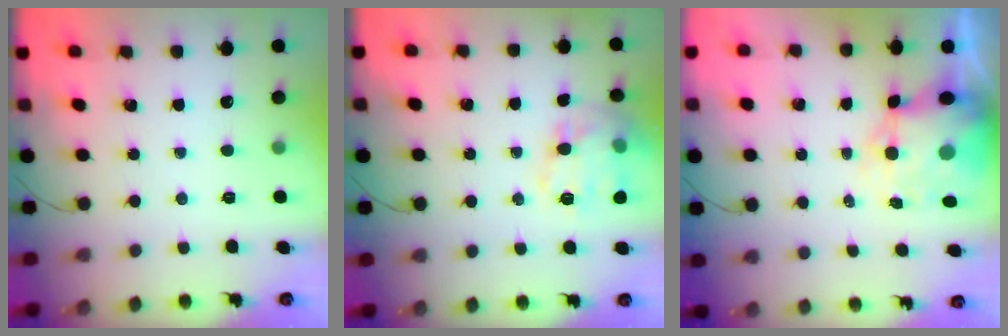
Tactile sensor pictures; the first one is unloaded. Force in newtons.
{"total": 16.0, "press": 16.0, "slide": 1.1}
{"total": 10.3, "press": 10.0, "slide": 2.5}